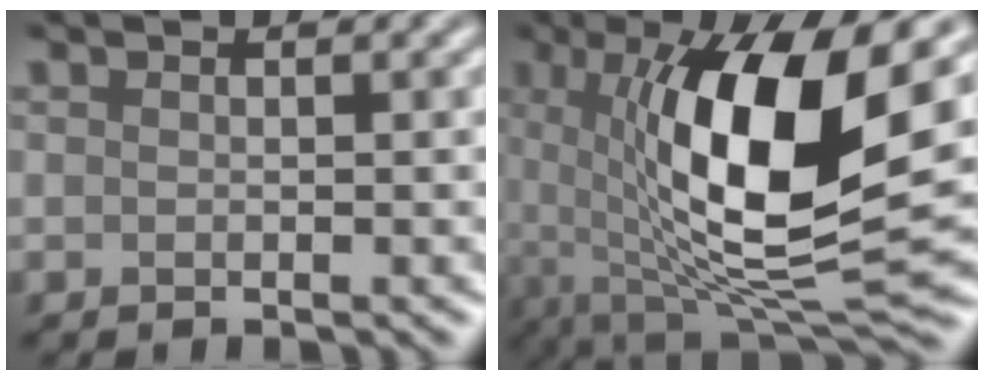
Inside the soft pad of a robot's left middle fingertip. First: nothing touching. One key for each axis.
{"total": 14.1, "fx": 1.9, "fy": 4.2, "fz": 13.3, "tx": -0.221, "ty": -0.011, "tz": 0.034}